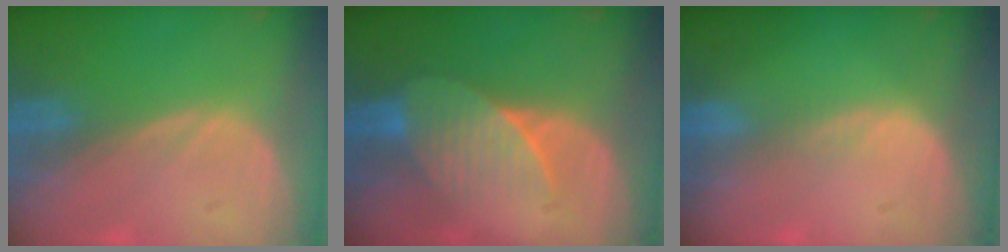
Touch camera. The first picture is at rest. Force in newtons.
{"total": 7.1, "press": 6.4, "slide": 3.0}
{"total": 1.1, "press": 0.7, "slide": 0.9}